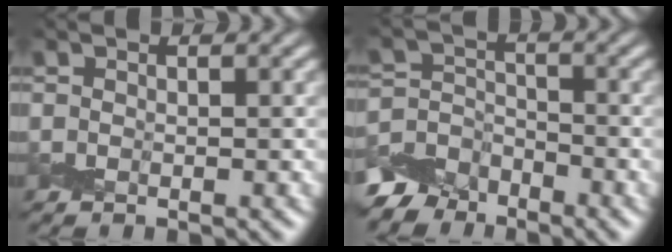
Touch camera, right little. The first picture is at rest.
{"total": 5.0, "force": [-4.3, 2.5, 0.6], "torque": [0.001, -0.003, -0.079]}